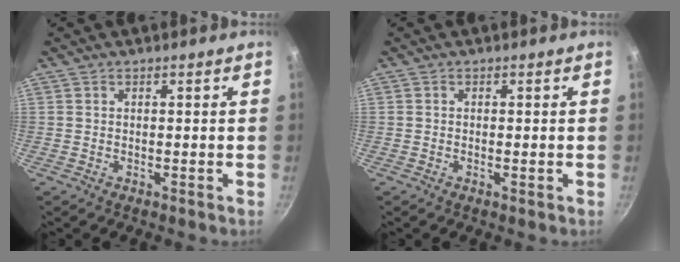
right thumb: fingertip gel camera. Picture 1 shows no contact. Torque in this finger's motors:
{"motor_torque": [-0.40, 0.14, -0.24, -0.04, 0.03]}